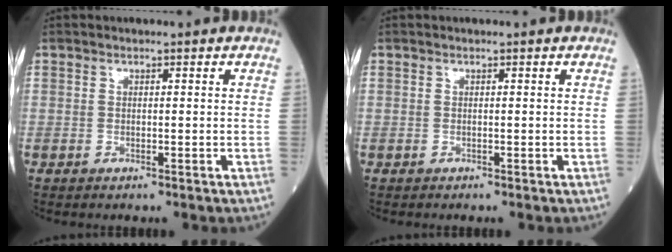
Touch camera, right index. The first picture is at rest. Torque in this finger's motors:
{"motor_torque": [-0.11, -0.03, -0.03, -0.01]}